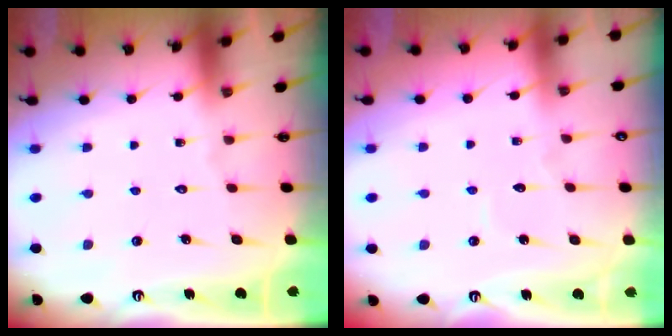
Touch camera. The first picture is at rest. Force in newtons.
{"total": 2.8, "press": 2.8, "slide": 0.3}